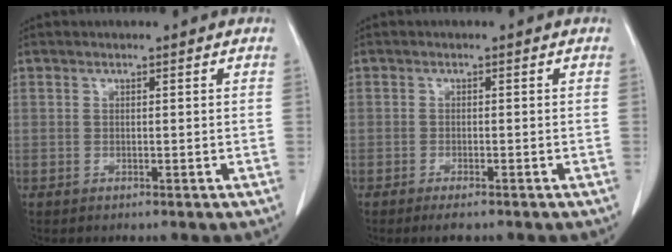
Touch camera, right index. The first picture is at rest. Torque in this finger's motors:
{"motor_torque": [0.16, -0.14, 0.06, 0.01]}